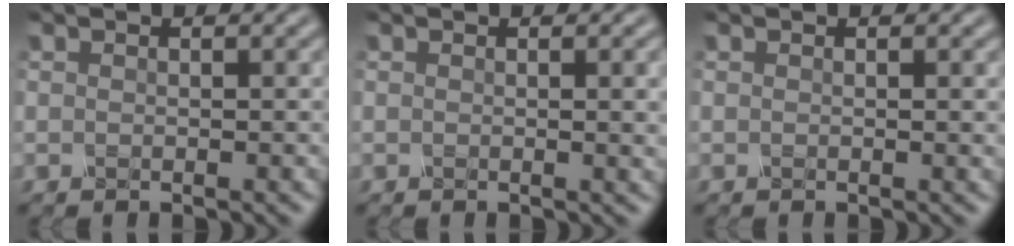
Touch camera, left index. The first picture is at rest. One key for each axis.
{"total": 2.3, "fx": 0.3, "fy": 0.7, "fz": 2.2, "tx": -0.019, "ty": 0.002, "tz": -0.001}
{"total": 0.6, "fx": 0.1, "fy": 0.1, "fz": 0.6, "tx": -0.004, "ty": 0.001, "tz": -0.001}